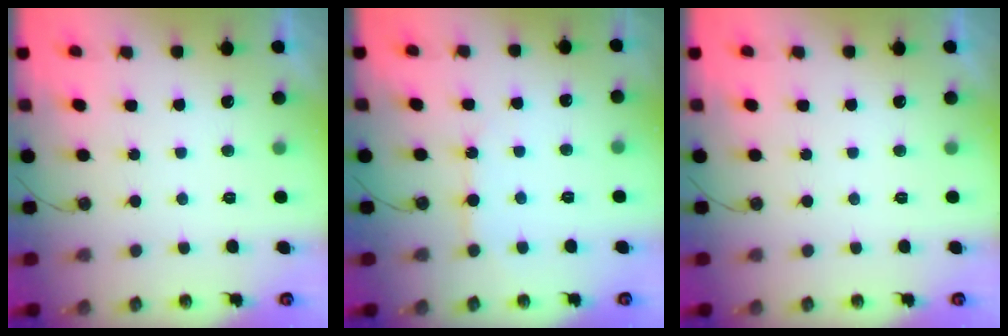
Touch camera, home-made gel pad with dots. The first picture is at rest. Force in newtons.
{"total": 5.8, "press": 5.8, "slide": 0.7}
{"total": 0.0}